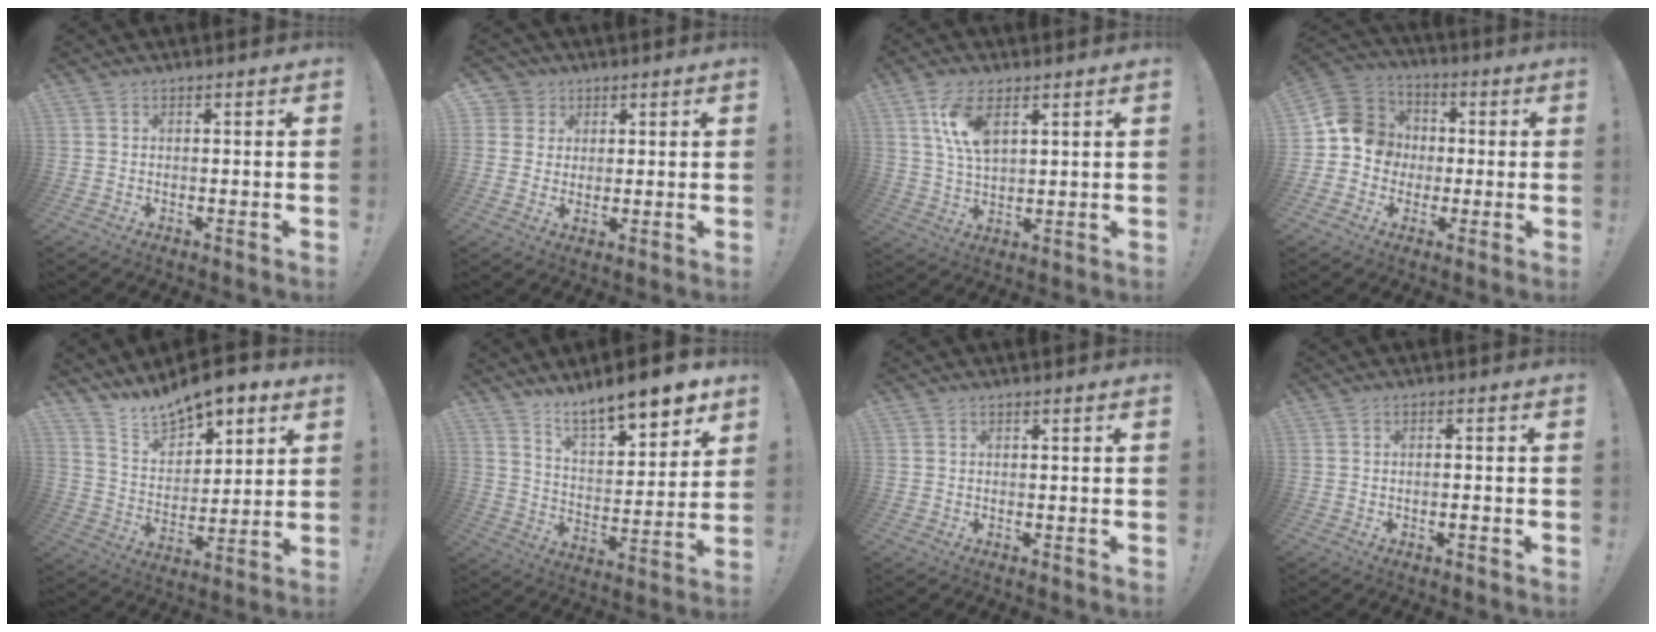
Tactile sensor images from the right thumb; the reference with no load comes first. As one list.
[{"total": 5.0, "force": [2.1, 4.5, 0.7], "torque": [-0.005, -0.014, 0.041]}, {"total": 9.7, "force": [4.5, 4.7, 7.3], "torque": [-0.144, -0.013, 0.079]}, {"total": 12.0, "force": [-0.7, 11.1, 4.5], "torque": [-0.064, 0.026, -0.002]}, {"total": 12.4, "force": [11.0, 4.6, 3.3], "torque": [-0.070, -0.089, 0.202]}, {"total": 12.1, "force": [10.4, 3.1, 5.4], "torque": [-0.088, -0.084, 0.180]}, {"total": 0.0}, {"total": 2.1, "force": [-1.0, 0.2, 1.8], "torque": [-0.035, 0.004, -0.016]}]